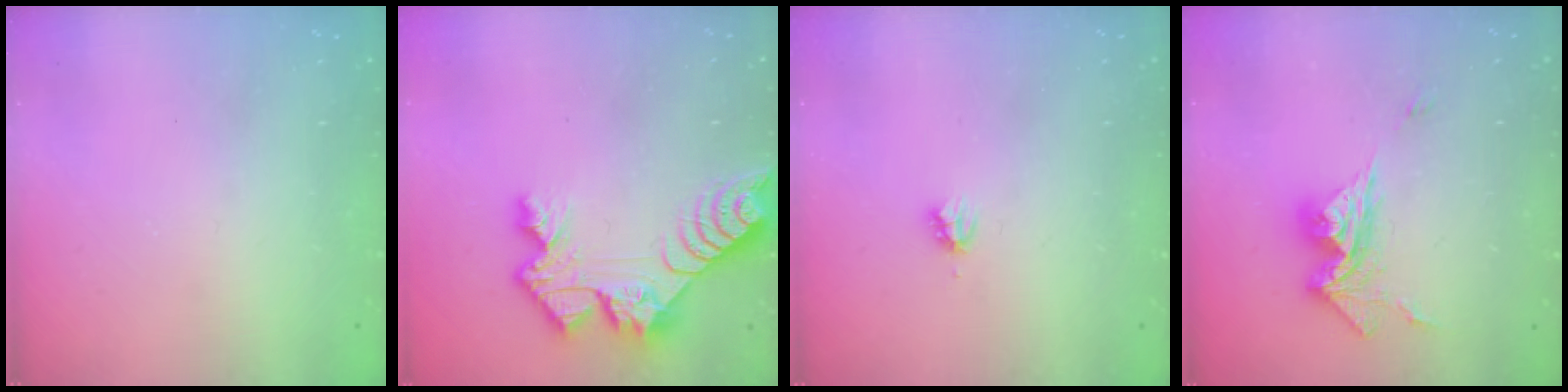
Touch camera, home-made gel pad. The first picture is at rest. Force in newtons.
{"total": 11.2, "press": 11.1, "slide": 1.0}
{"total": 2.2, "press": 2.2, "slide": 0.3}
{"total": 12.0, "press": 11.9, "slide": 1.5}